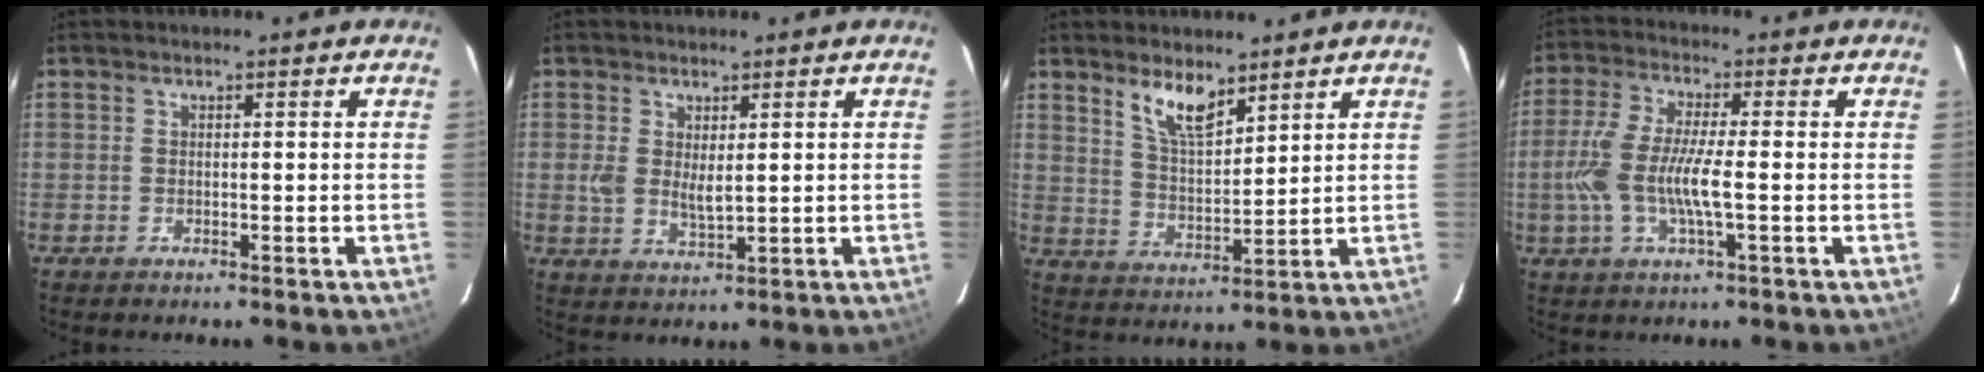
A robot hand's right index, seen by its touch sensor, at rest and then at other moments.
{"total": 4.2, "force": [0.8, 2.0, 3.6], "torque": [-0.064, -0.008, 0.018]}
{"total": 7.4, "force": [5.4, 2.3, 4.6], "torque": [-0.082, -0.001, 0.109]}
{"total": 10.4, "force": [-1.8, 1.9, 10.0], "torque": [-0.211, -0.004, -0.036]}